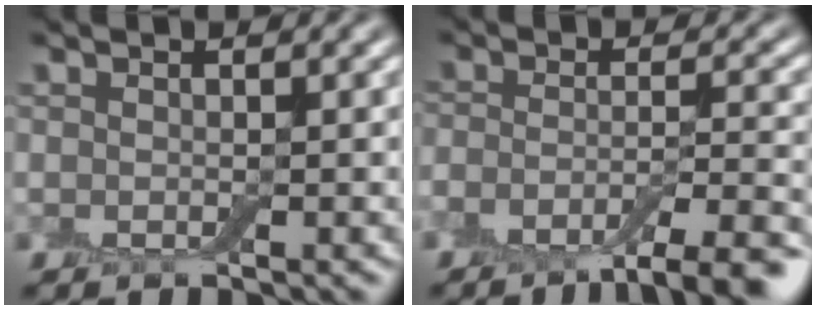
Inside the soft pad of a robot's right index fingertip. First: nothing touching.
{"total": 7.2, "force": [-4.9, 1.5, 5.1], "torque": [-0.078, -0.003, -0.081]}